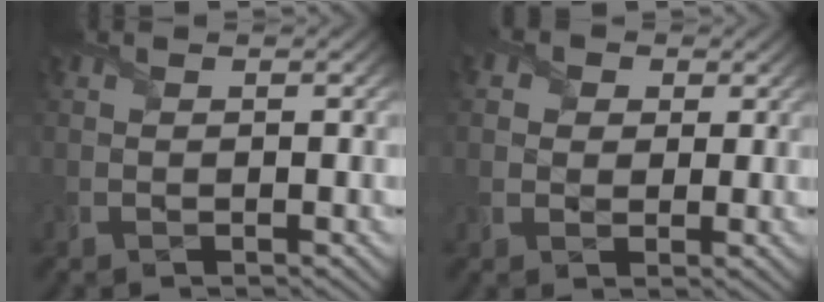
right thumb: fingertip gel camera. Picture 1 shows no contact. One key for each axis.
{"total": 4.7, "fx": 2.1, "fy": 3.8, "fz": 1.7, "tx": -0.066, "ty": -0.004, "tz": 0.030}